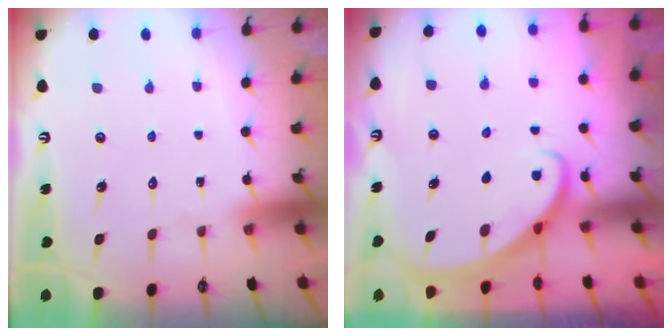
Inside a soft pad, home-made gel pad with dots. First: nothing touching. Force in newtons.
{"total": 2.8, "press": 2.8, "slide": 0.2}